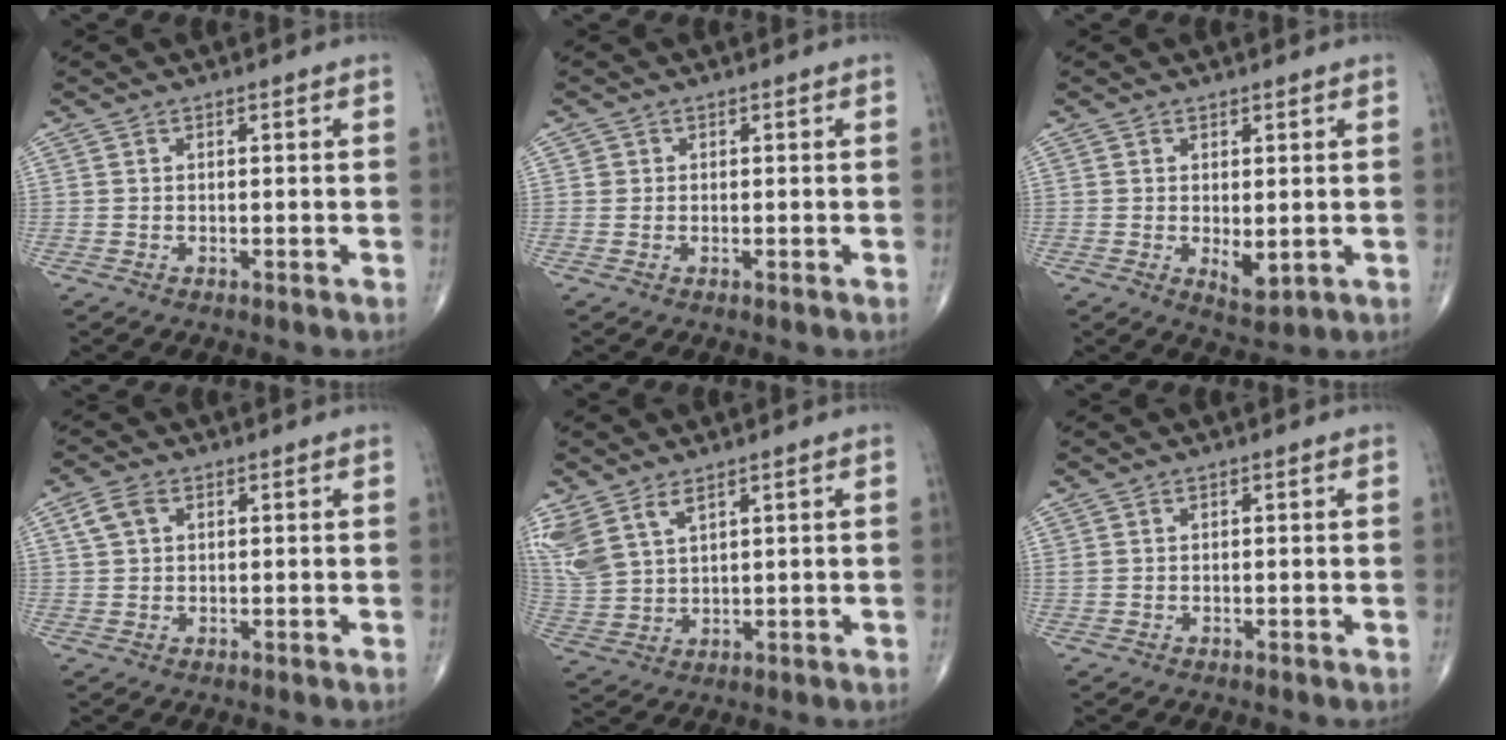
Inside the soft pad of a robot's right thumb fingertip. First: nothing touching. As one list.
[{"total": 0.9, "force": [0.2, 0.9, 0.0], "torque": [0.008, 0.003, 0.001]}, {"total": 3.6, "force": [-0.2, 1.6, 3.2], "torque": [-0.043, -0.012, 0.004]}, {"total": 3.7, "force": [1.4, 2.4, 2.4], "torque": [-0.049, 0.008, 0.031]}, {"total": 10.0, "force": [5.8, 5.1, 6.3], "torque": [-0.153, -0.016, 0.135]}, {"total": 0.6, "force": [0.4, 0.3, 0.3], "torque": [-0.004, 0.007, 0.008]}]